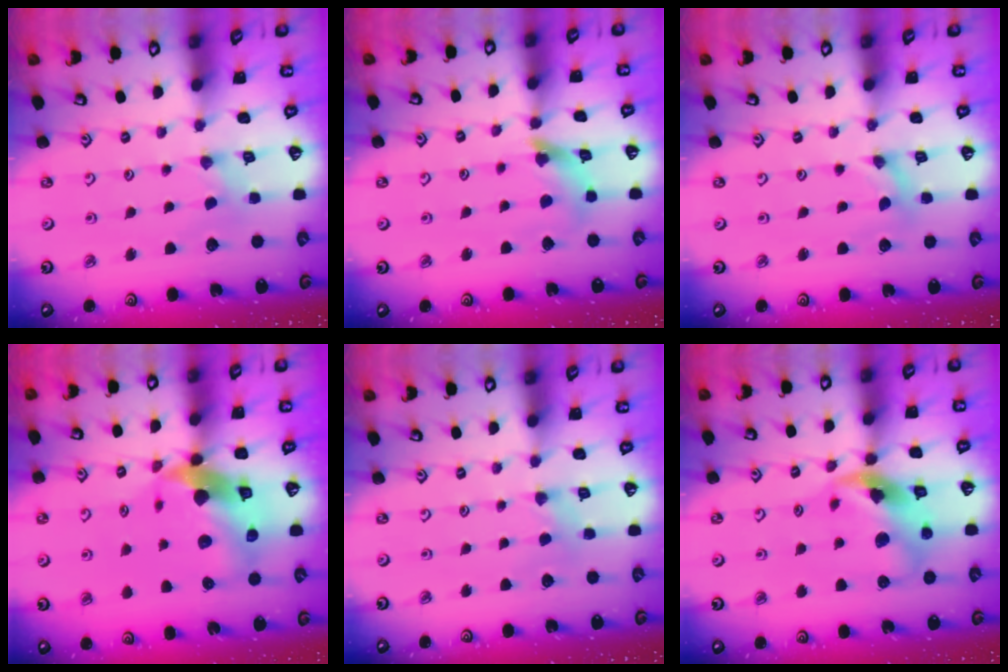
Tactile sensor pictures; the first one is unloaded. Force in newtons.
{"total": 9.3, "press": 9.2, "slide": 0.9}
{"total": 0.0}
{"total": 14.1, "press": 14.0, "slide": 2.1}
{"total": 2.8, "press": 2.7, "slide": 0.6}
{"total": 12.9, "press": 12.7, "slide": 1.7}